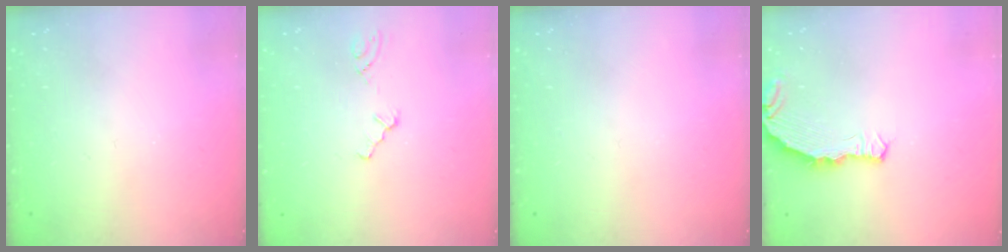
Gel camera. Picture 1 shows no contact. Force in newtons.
{"total": 1.2, "press": 1.1, "slide": 0.3}
{"total": 0.0}
{"total": 7.4, "press": 5.3, "slide": 5.1}